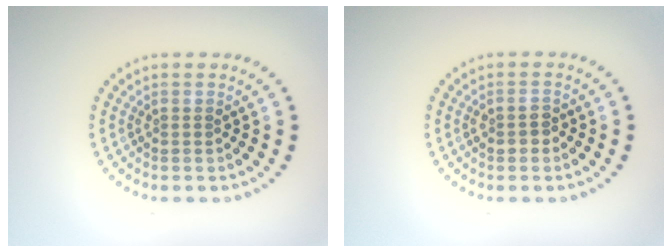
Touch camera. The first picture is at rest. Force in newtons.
{"total": 1.4, "press": 1.4, "slide": 0.3}